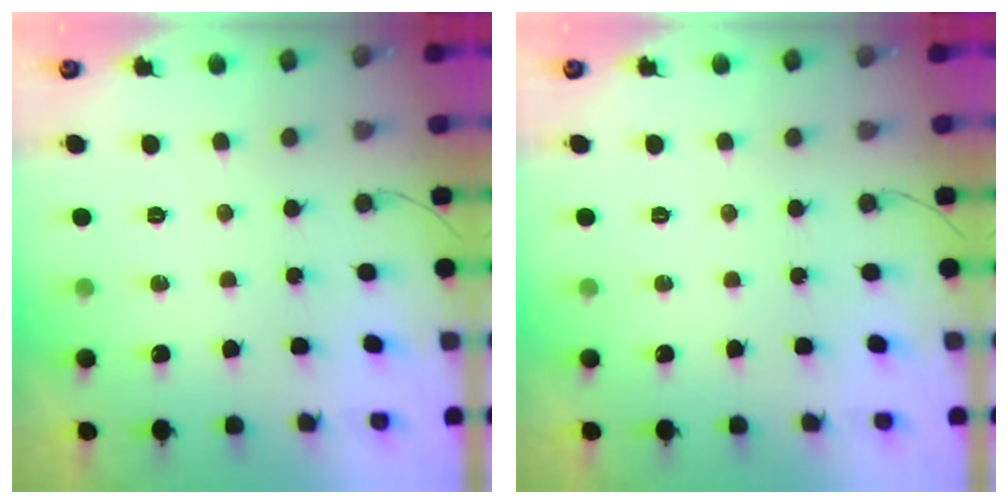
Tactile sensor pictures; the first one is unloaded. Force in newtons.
{"total": 0.0}